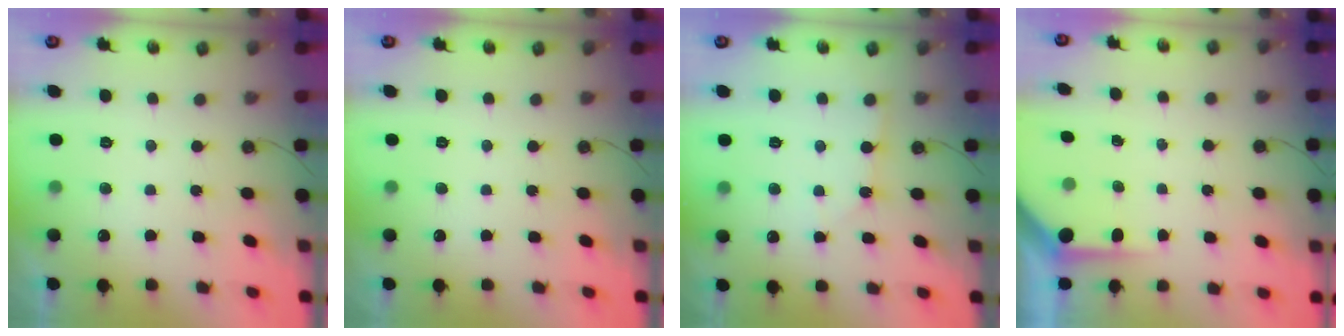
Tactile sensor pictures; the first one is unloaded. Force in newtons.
{"total": 0.0}
{"total": 2.3, "press": 2.3, "slide": 0.2}
{"total": 3.6, "press": 3.6, "slide": 0.4}